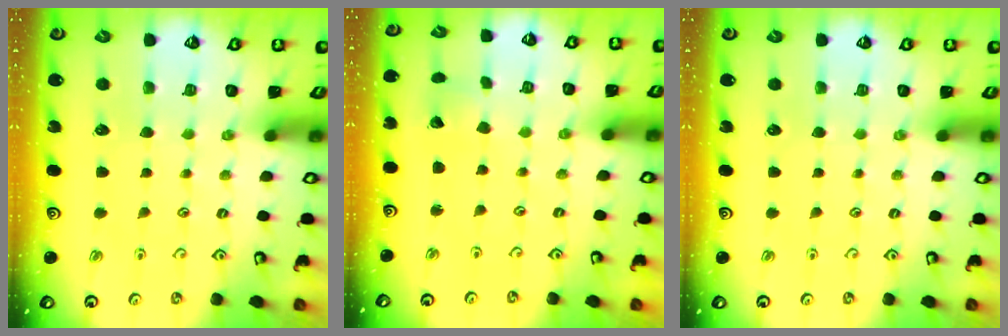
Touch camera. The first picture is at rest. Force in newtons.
{"total": 2.5, "press": 2.4, "slide": 0.3}
{"total": 0.0}